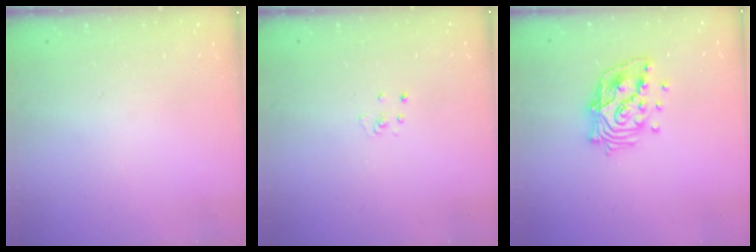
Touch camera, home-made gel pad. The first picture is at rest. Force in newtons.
{"total": 2.3, "press": 2.3, "slide": 0.2}
{"total": 14.7, "press": 14.6, "slide": 1.3}